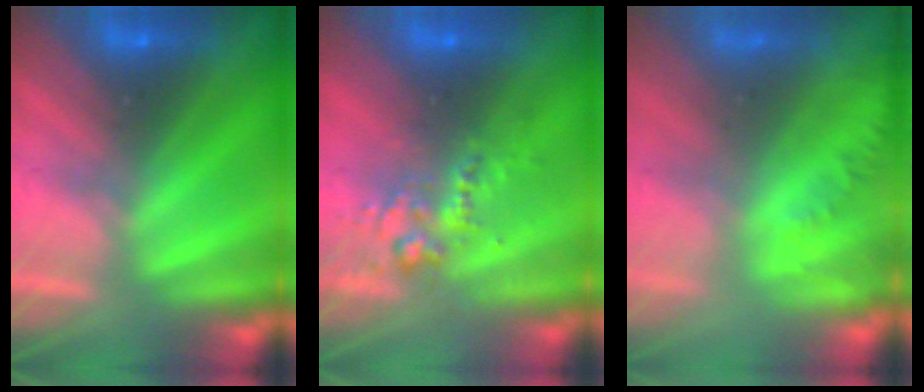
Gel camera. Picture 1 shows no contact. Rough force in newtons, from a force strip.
{"total": 2.7}
{"total": 1.3}